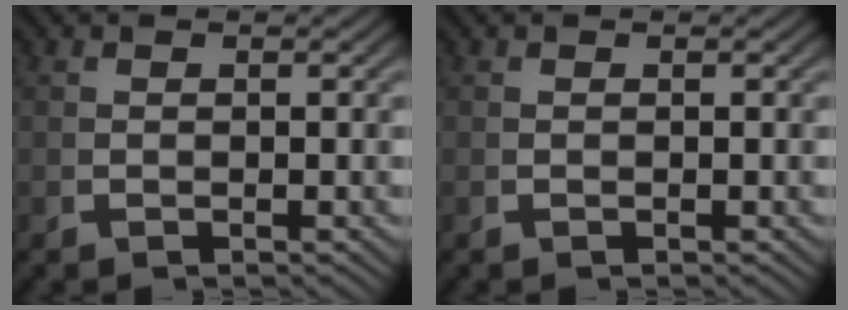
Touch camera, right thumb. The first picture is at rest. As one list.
[{"total": 0.0}]